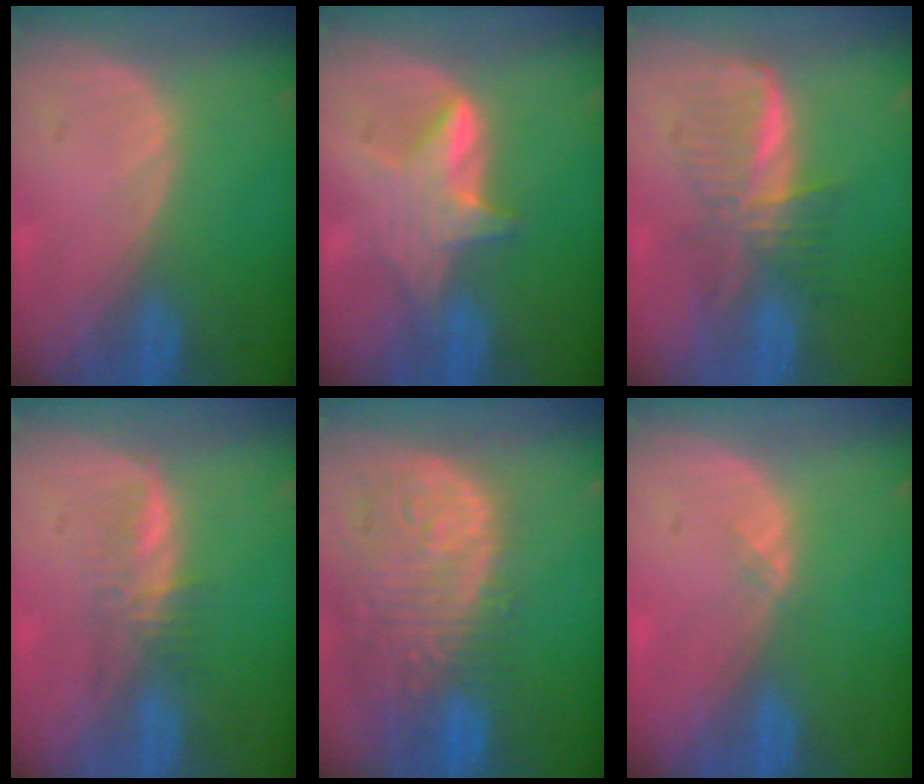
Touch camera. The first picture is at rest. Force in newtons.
{"total": 5.8, "press": 5.6, "slide": 1.5}
{"total": 6.2, "press": 6.1, "slide": 0.8}
{"total": 3.1, "press": 3.1, "slide": 0.5}
{"total": 14.3, "press": 11.7, "slide": 8.2}
{"total": 0.8, "press": 0.5, "slide": 0.6}